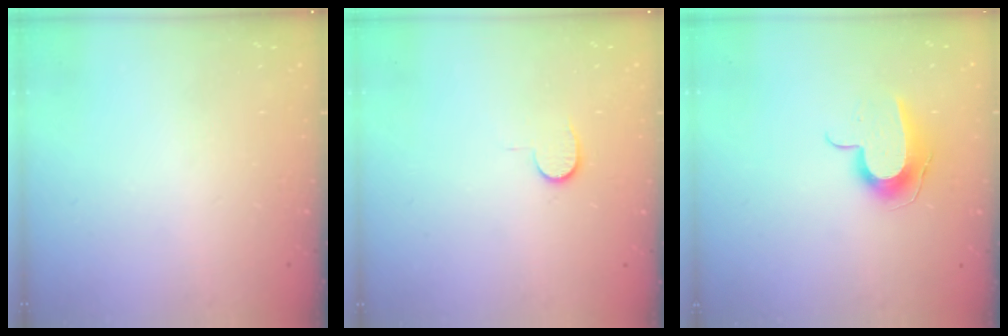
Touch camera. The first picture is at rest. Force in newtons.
{"total": 4.0, "press": 4.0, "slide": 0.4}
{"total": 10.7, "press": 10.6, "slide": 0.8}